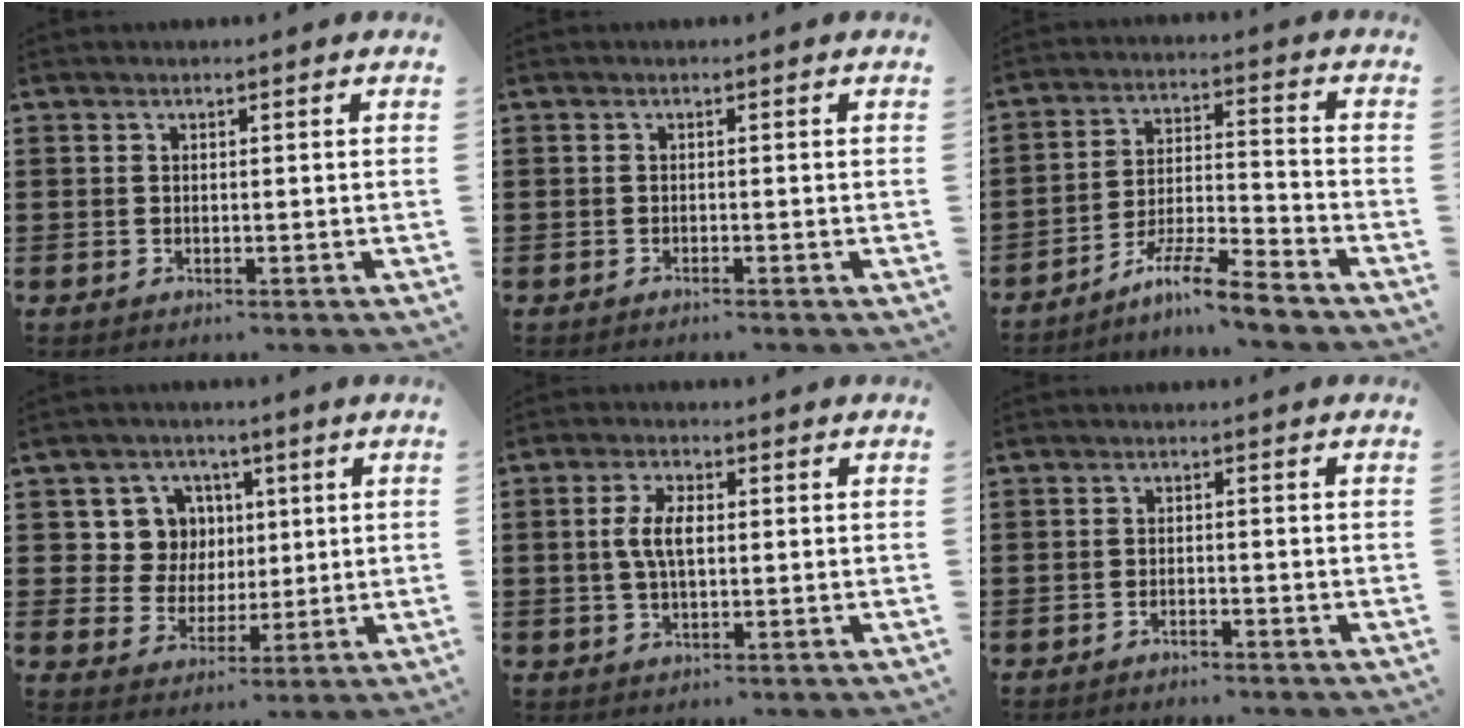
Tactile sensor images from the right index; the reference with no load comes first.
{"total": 0.5, "force": [-0.5, 0.0, 0.1], "torque": [-0.004, -0.002, -0.010]}
{"total": 8.1, "force": [-7.0, 0.4, 4.0], "torque": [-0.080, 0.007, -0.136]}
{"total": 7.9, "force": [2.1, 7.3, 2.1], "torque": [-0.063, 0.012, 0.040]}
{"total": 5.0, "force": [0.3, 2.2, 4.5], "torque": [-0.104, 0.003, -0.002]}
{"total": 1.2, "force": [-1.2, 0.2, 0.2], "torque": [-0.009, 0.000, -0.023]}